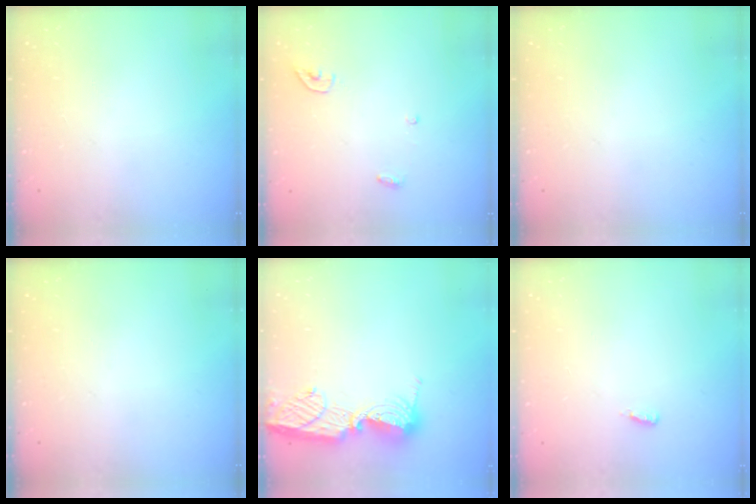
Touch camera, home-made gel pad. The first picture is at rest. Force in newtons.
{"total": 3.7, "press": 3.7, "slide": 0.3}
{"total": 0.0}
{"total": 0.0}
{"total": 12.7, "press": 12.6, "slide": 1.2}
{"total": 4.4, "press": 2.2, "slide": 3.9}